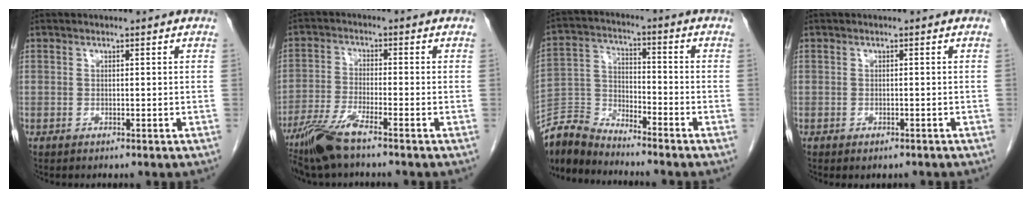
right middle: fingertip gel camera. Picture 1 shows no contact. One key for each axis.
{"total": 6.8, "fx": -5.0, "fy": -0.3, "fz": 4.6, "tx": -0.101, "ty": -0.022, "tz": -0.104}
{"total": 7.9, "fx": -7.8, "fy": 0.8, "fz": 0.6, "tx": -0.021, "ty": 0.005, "tz": -0.159}
{"total": 0.9, "fx": -0.7, "fy": 0.4, "fz": 0.4, "tx": -0.009, "ty": -0.003, "tz": -0.005}